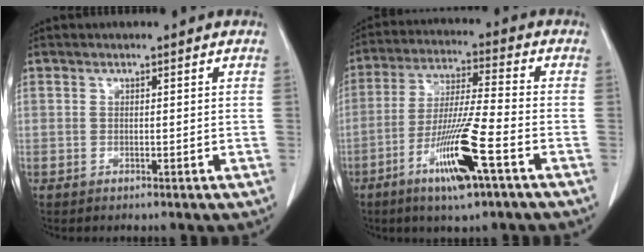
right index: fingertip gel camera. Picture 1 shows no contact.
{"total": 12.7, "force": [-5.9, 0.1, 11.3], "torque": [-0.220, -0.020, -0.110]}